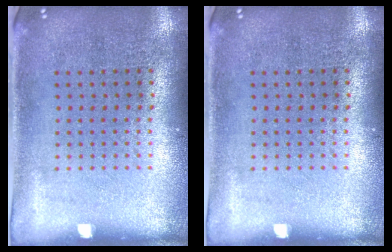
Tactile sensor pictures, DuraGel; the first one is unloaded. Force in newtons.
{"total": 0.0}